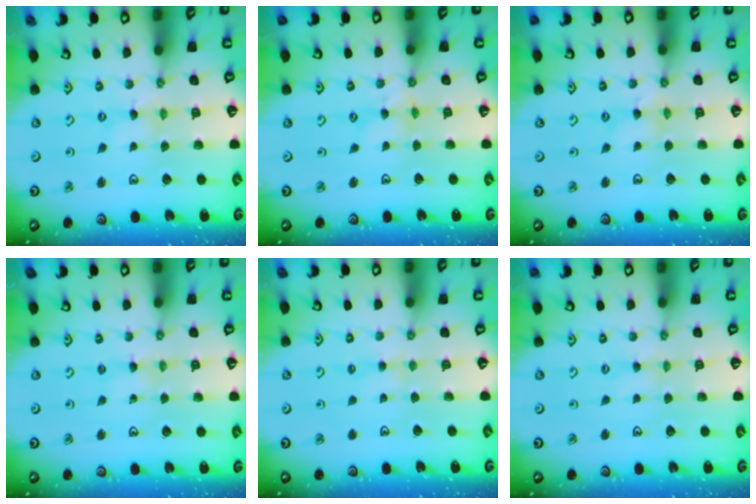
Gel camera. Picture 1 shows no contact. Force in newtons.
{"total": 1.1, "press": 1.1, "slide": 0.1}
{"total": 2.4, "press": 2.3, "slide": 0.4}
{"total": 2.5, "press": 2.5, "slide": 0.3}
{"total": 2.3, "press": 2.2, "slide": 0.5}
{"total": 1.2, "press": 1.2, "slide": 0.3}